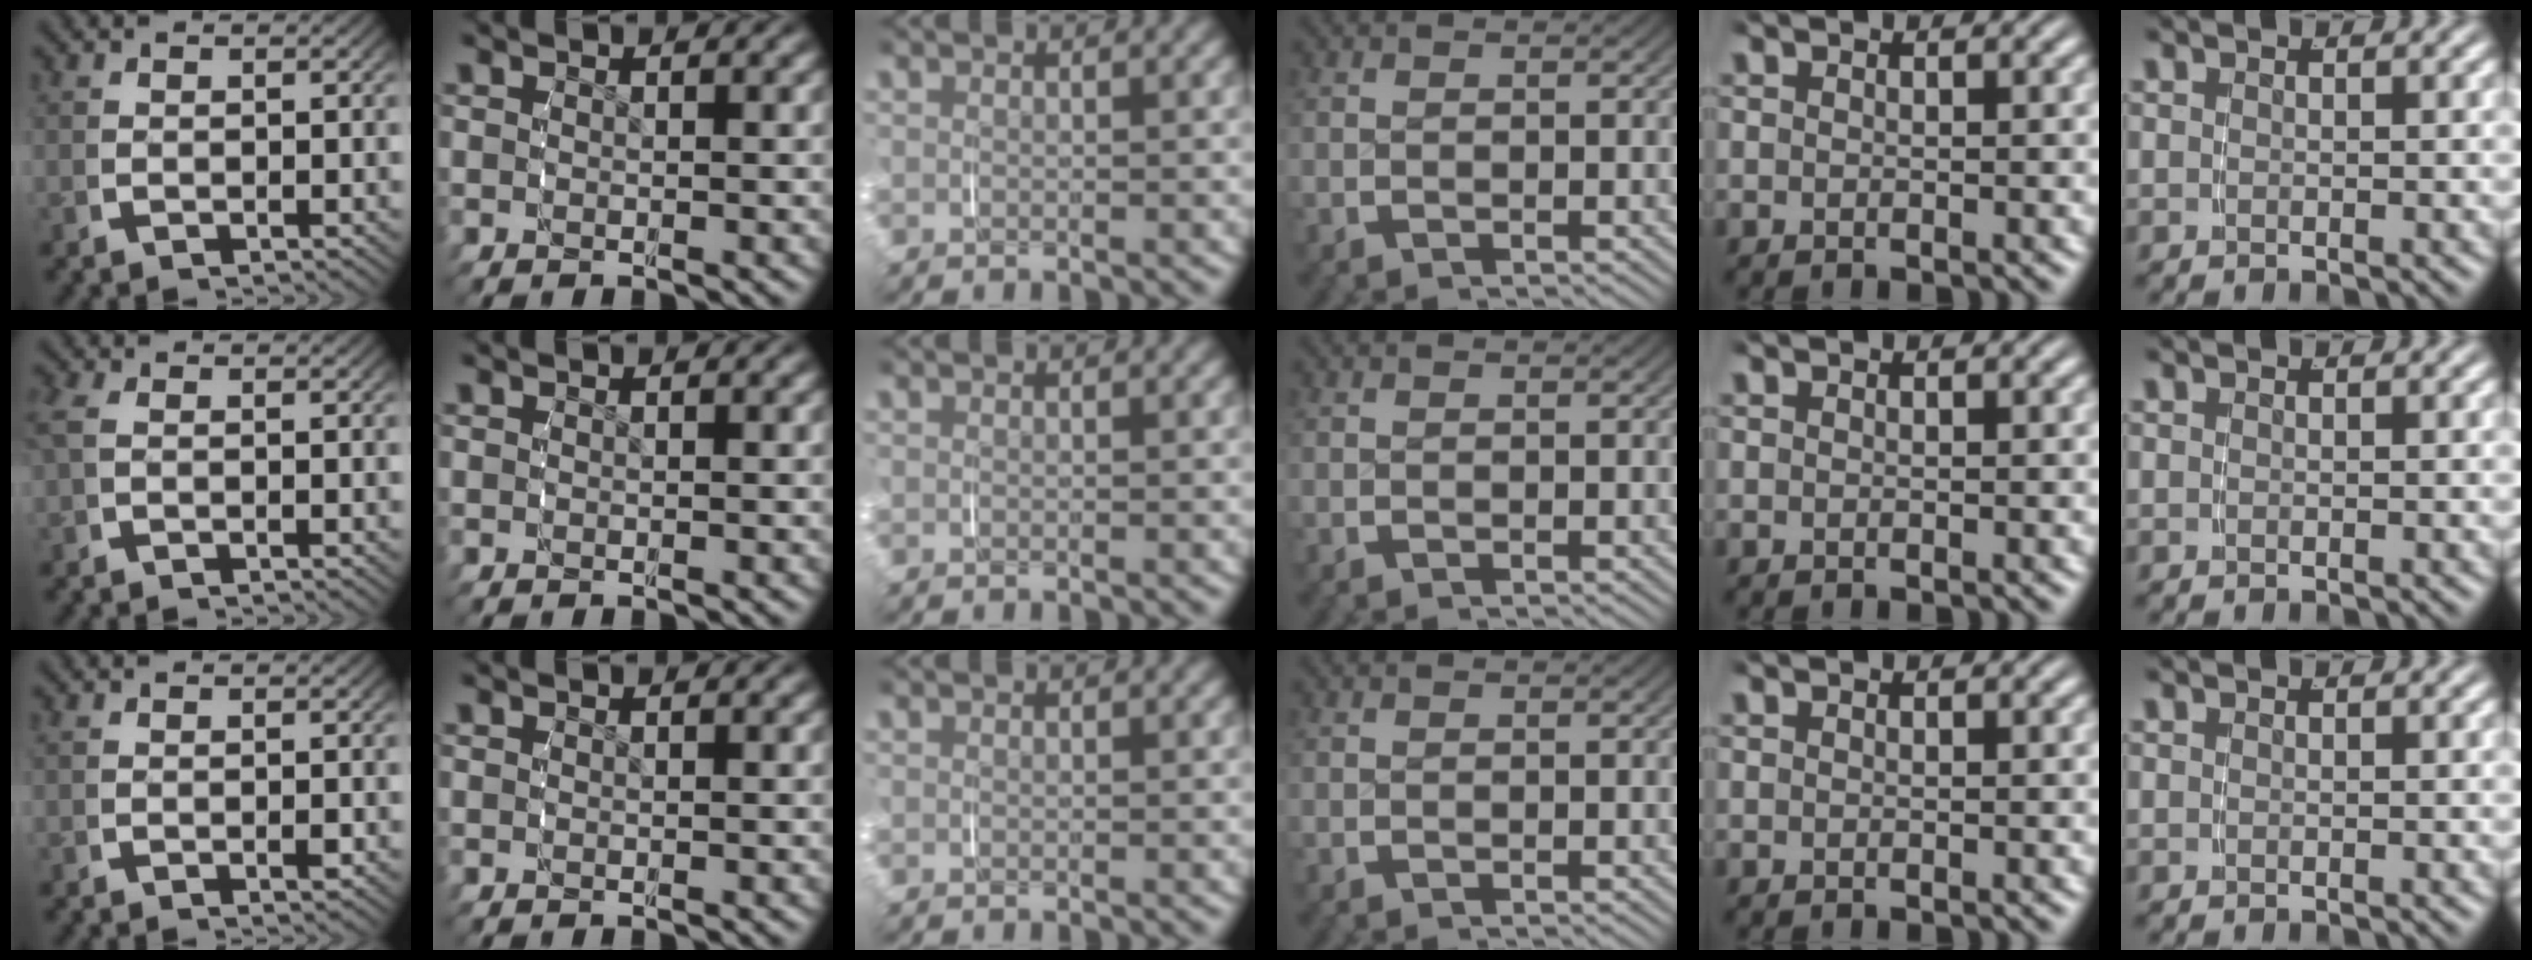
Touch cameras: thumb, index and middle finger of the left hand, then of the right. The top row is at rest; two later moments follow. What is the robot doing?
{"motion": "grasp_and_lifting", "object": "pen bag"}